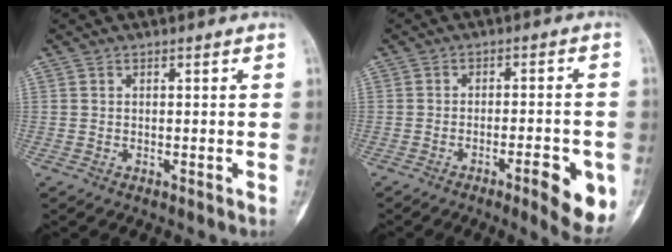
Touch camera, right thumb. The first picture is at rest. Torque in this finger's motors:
{"motor_torque": [-0.35, 0.44, 0.34, 0.37, 0.03]}